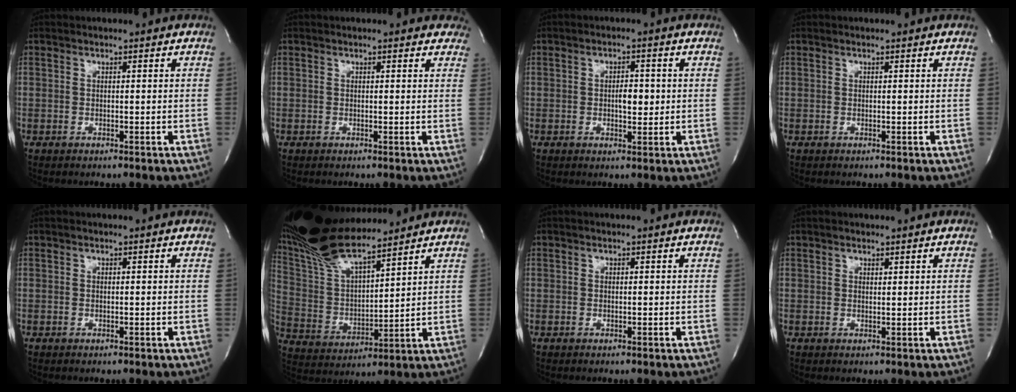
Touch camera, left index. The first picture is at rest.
{"total": 3.6, "force": [3.1, 1.5, 0.8], "torque": [0.003, -0.001, 0.015]}
{"total": 3.1, "force": [-0.3, 1.4, 2.7], "torque": [-0.043, -0.003, -0.003]}
{"total": 0.0}
{"total": 0.0}
{"total": 17.3, "force": [15.2, 2.5, 7.9], "torque": [-0.168, 0.004, 0.301]}
{"total": 0.0}
{"total": 0.9, "force": [0.7, 0.4, 0.3], "torque": [-0.009, -0.005, 0.012]}